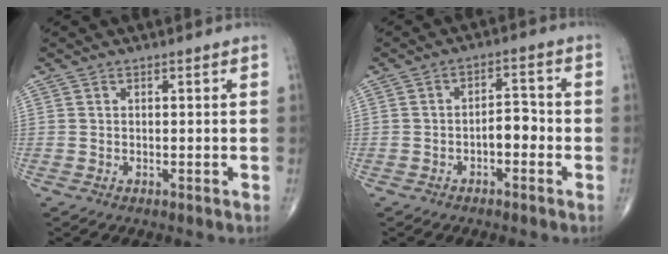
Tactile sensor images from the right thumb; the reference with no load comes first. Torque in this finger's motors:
{"motor_torque": [0.70, 0.94, 0.46, -0.18, 0.06]}